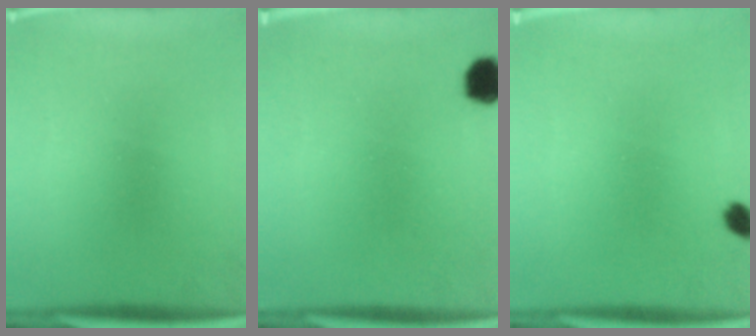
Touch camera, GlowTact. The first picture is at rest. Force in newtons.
{"total": 4.4}
{"total": 1.9}